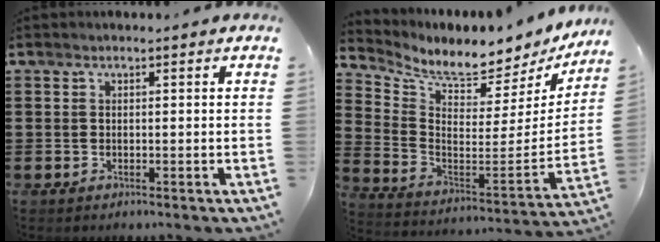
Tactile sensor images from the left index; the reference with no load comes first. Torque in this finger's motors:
{"motor_torque": [2.14, 0.00, 0.15, 0.03]}